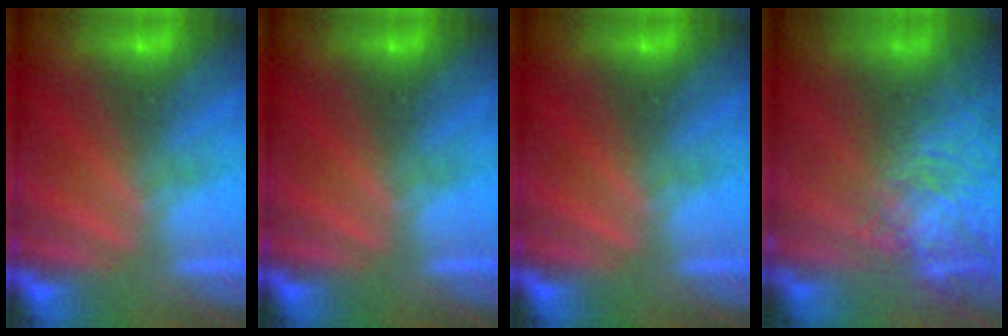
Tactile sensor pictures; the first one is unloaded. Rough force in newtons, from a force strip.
{"total": 0.0}
{"total": 0.0}
{"total": 11.5}